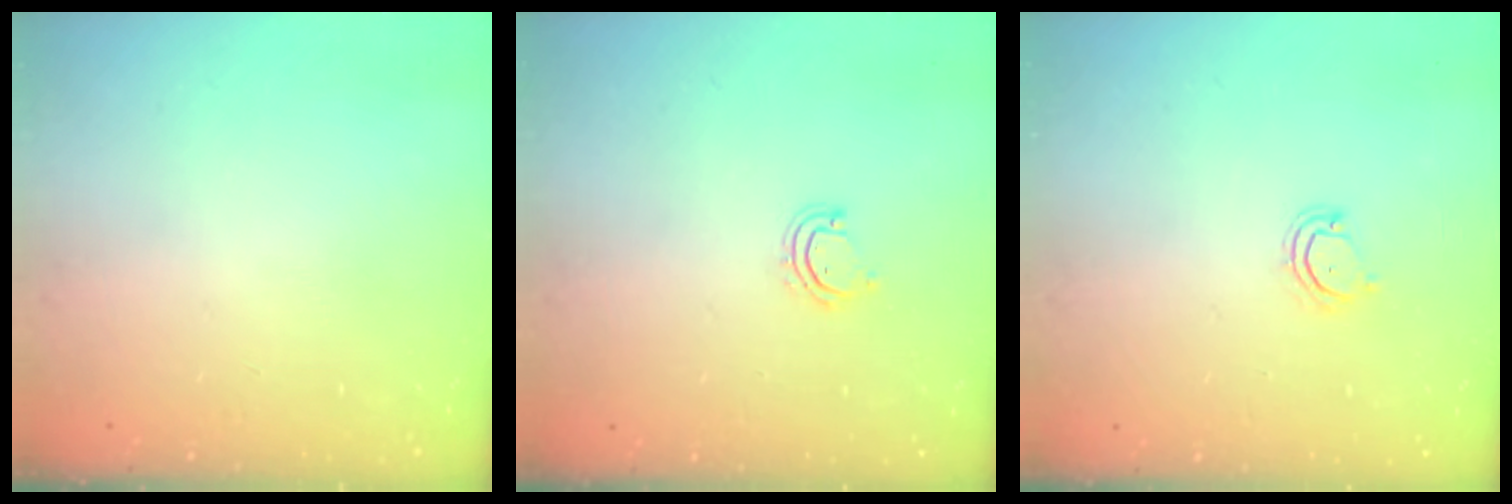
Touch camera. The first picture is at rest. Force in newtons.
{"total": 4.0, "press": 4.0, "slide": 0.3}
{"total": 3.9, "press": 3.9, "slide": 0.4}